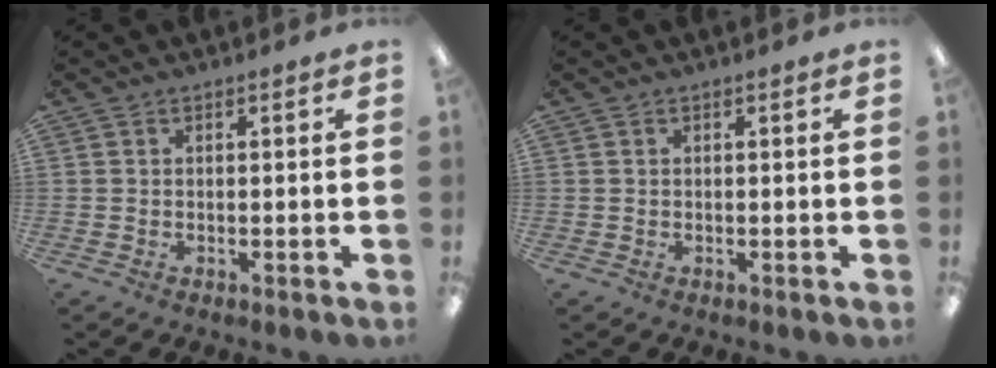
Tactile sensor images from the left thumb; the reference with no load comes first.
{"total": 0.0}